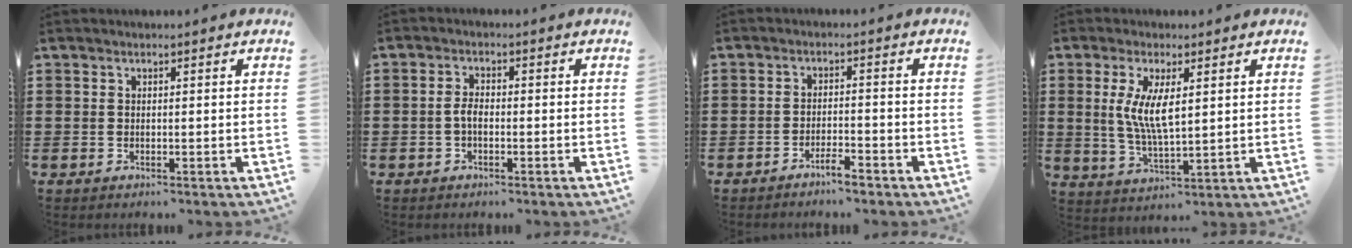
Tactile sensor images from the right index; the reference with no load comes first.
{"total": 1.8, "force": [-0.5, 0.8, 1.5], "torque": [-0.037, -0.001, -0.013]}
{"total": 2.9, "force": [-2.6, 0.2, 1.1], "torque": [-0.023, 0.003, -0.051]}
{"total": 6.9, "force": [1.3, 2.2, 6.4], "torque": [-0.134, 0.002, 0.020]}